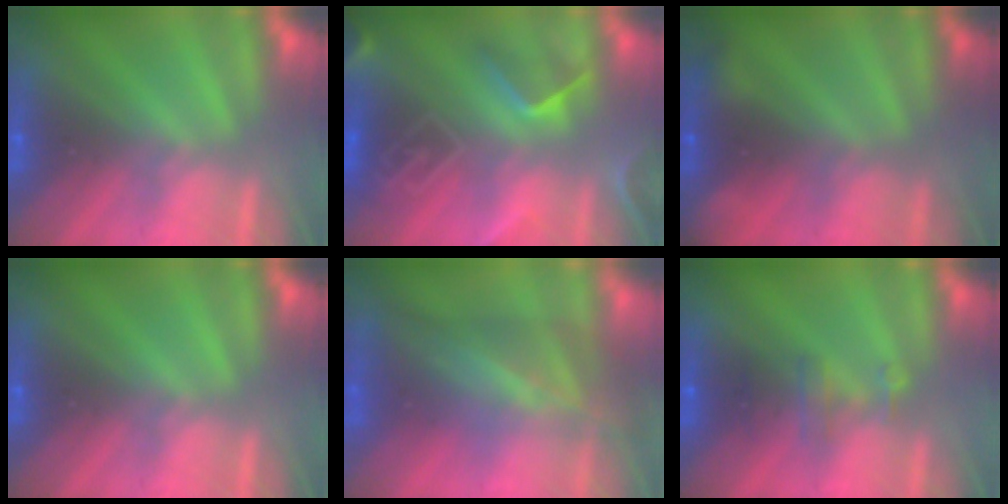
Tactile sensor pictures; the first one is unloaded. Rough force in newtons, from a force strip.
{"total": 8.4}
{"total": 2.3}
{"total": 0.0}
{"total": 7.4}
{"total": 2.8}